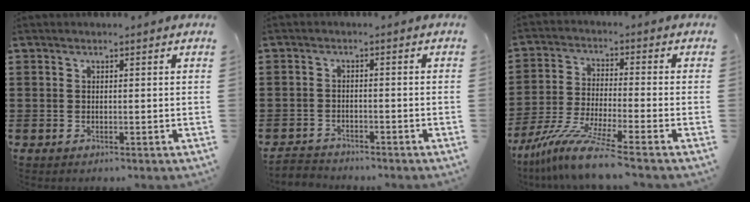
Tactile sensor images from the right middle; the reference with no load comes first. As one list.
[{"total": 2.4, "force": [-2.3, 0.4, -0.2], "torque": [-0.006, -0.003, -0.050]}, {"total": 9.2, "force": [-7.6, -0.2, 5.2], "torque": [-0.109, -0.011, -0.149]}]